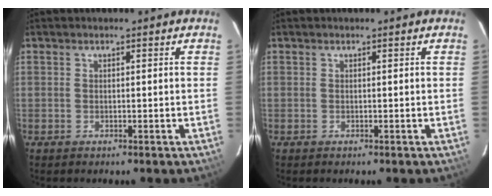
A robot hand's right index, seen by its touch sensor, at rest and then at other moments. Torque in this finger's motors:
{"motor_torque": [-0.06, 0.06, 0.02, 0.00]}